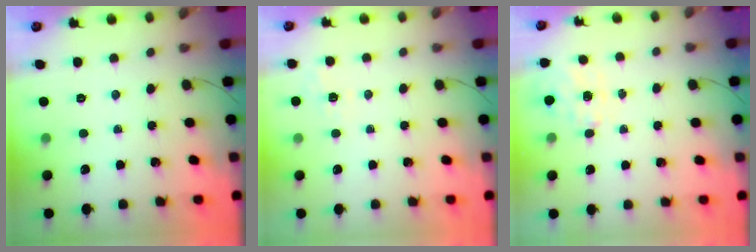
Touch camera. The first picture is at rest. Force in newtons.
{"total": 1.4, "press": 0.2, "slide": 1.4}
{"total": 7.0, "press": 7.0, "slide": 0.9}